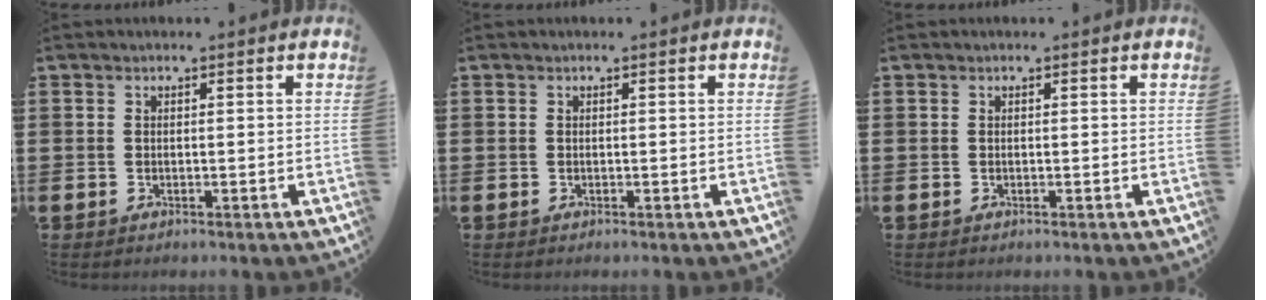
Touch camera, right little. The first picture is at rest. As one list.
[{"total": 0.0}, {"total": 0.0}]